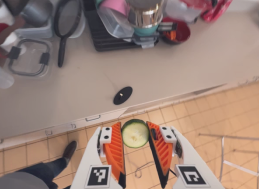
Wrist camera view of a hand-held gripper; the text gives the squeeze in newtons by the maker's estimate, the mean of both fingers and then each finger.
{"total": 10.1, "left": 10.3, "right": 9.9}